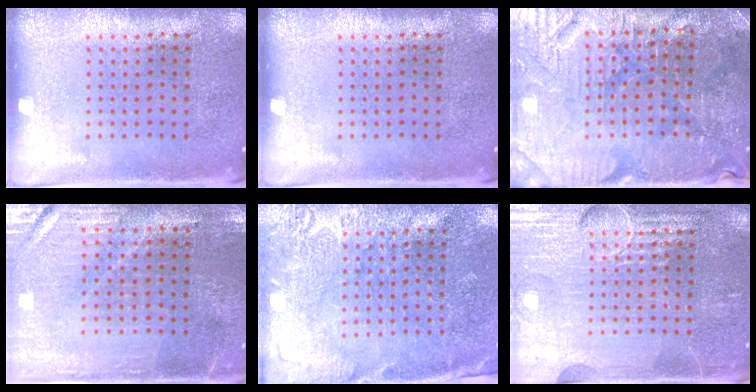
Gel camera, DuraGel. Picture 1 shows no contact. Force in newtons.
{"total": 0.0}
{"total": 3.6, "press": 3.6, "slide": 0.5}
{"total": 0.9, "press": 0.8, "slide": 0.3}
{"total": 2.8, "press": 2.8, "slide": 0.1}
{"total": 4.0, "press": 4.0, "slide": 0.5}